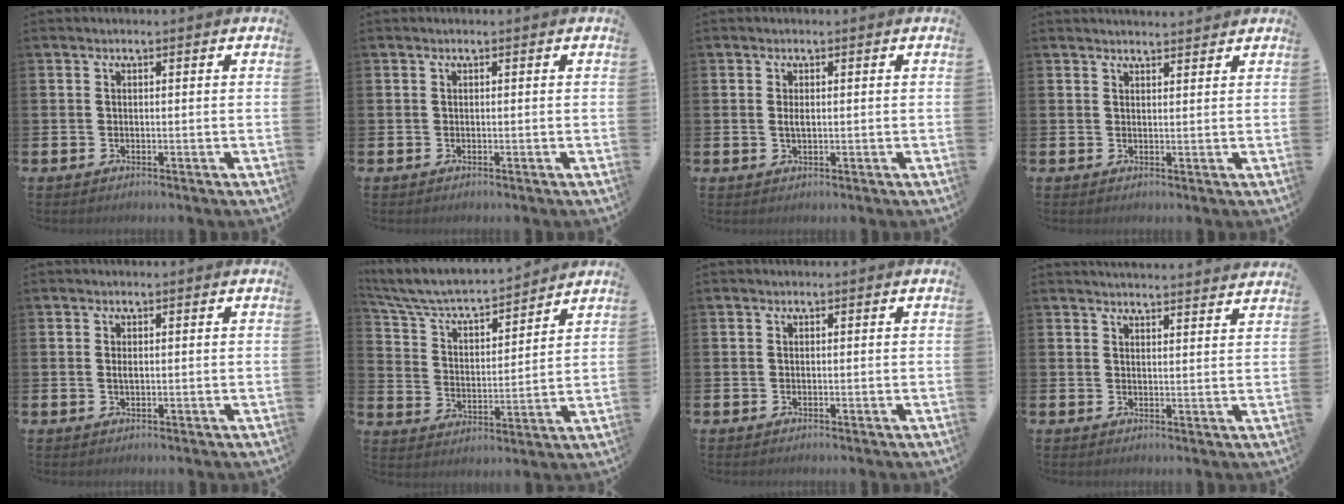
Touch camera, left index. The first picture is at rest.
{"total": 0.0}
{"total": 1.1, "force": [0.2, 0.4, 1.0], "torque": [-0.016, 0.001, 0.001]}
{"total": 2.0, "force": [2.0, 0.1, -0.1], "torque": [0.011, -0.015, 0.034]}
{"total": 0.7, "force": [0.1, 0.3, 0.6], "torque": [-0.009, 0.000, 0.001]}
{"total": 6.6, "force": [6.1, 1.3, 2.0], "torque": [-0.071, -0.050, 0.101]}
{"total": 0.0}
{"total": 3.2, "force": [3.2, -0.4, -0.1], "torque": [-0.006, -0.021, 0.058]}